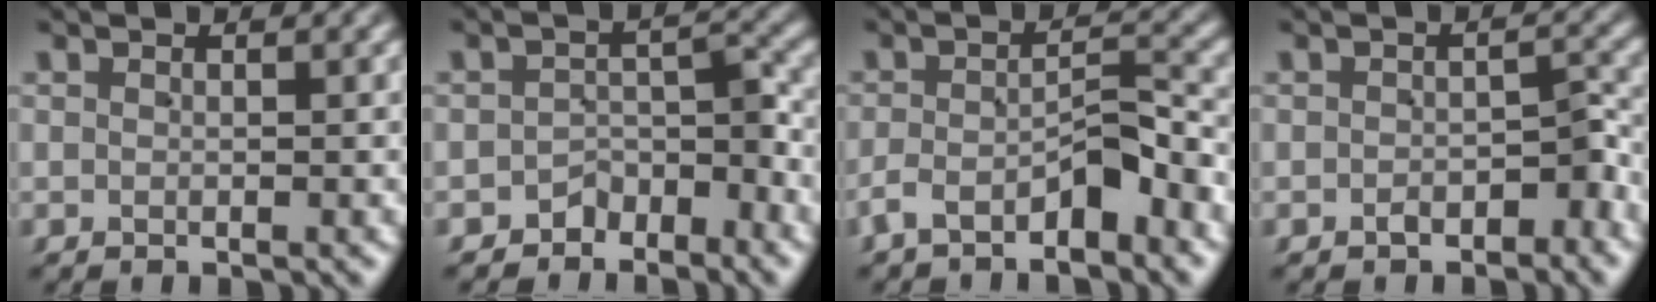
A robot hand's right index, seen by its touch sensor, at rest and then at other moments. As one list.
[{"total": 3.1, "force": [-2.7, 1.4, 0.8], "torque": [-0.001, 0.006, -0.051]}, {"total": 3.9, "force": [-3.1, 1.1, 2.1], "torque": [-0.029, 0.000, -0.051]}, {"total": 2.4, "force": [-2.0, 1.0, 0.9], "torque": [0.001, 0.003, -0.031]}]